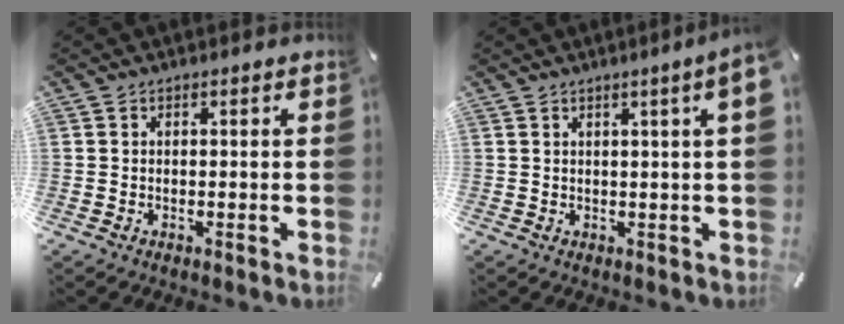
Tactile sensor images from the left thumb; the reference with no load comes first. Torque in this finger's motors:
{"motor_torque": [1.24, 1.25, 0.55, -0.42, 0.12]}